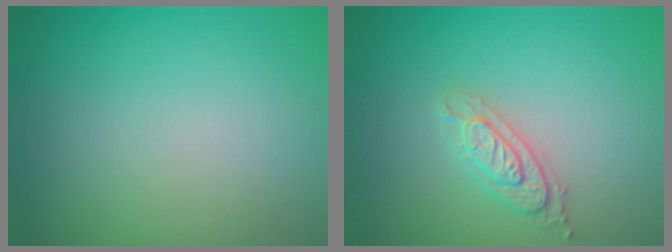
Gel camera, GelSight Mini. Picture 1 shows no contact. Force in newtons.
{"total": 2.1, "press": 2.0, "slide": 0.4}